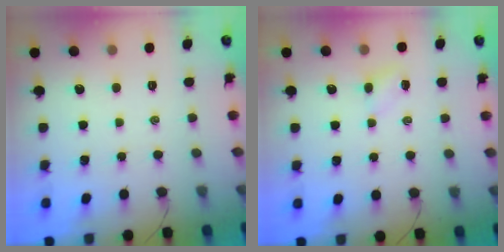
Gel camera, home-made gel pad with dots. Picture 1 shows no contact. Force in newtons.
{"total": 3.2, "press": 3.0, "slide": 0.9}